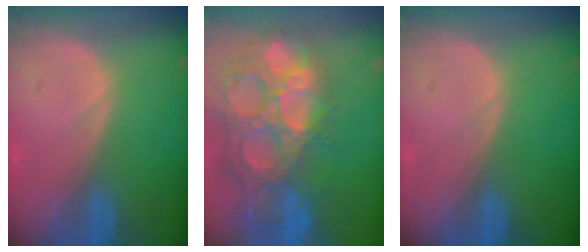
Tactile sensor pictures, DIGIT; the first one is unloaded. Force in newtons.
{"total": 15.1, "press": 12.5, "slide": 8.5}
{"total": 0.0}